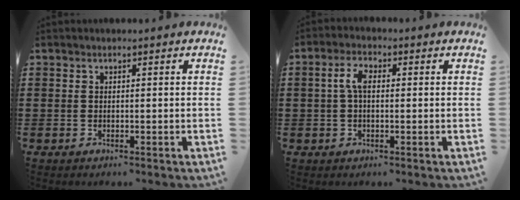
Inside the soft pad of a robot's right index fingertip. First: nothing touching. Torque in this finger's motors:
{"motor_torque": [0.70, -0.40, 0.19, 0.09]}